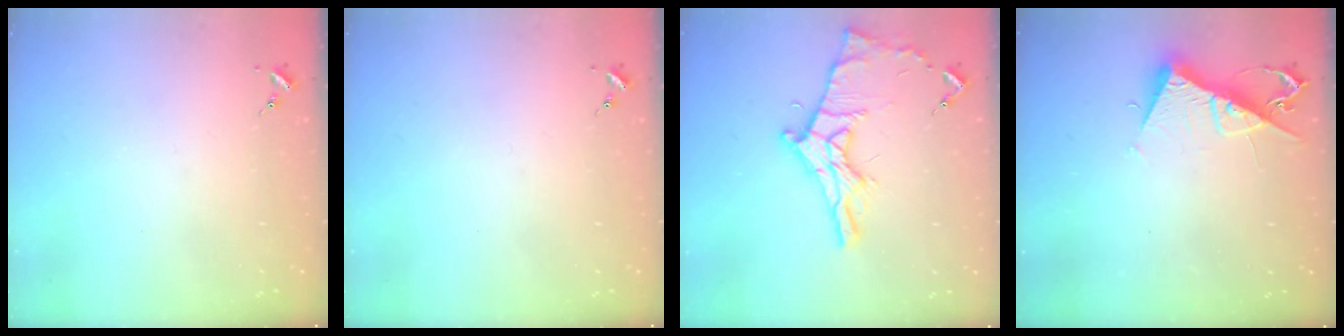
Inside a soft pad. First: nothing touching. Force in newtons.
{"total": 0.0}
{"total": 15.2, "press": 15.2, "slide": 0.6}
{"total": 10.3, "press": 10.3, "slide": 0.6}